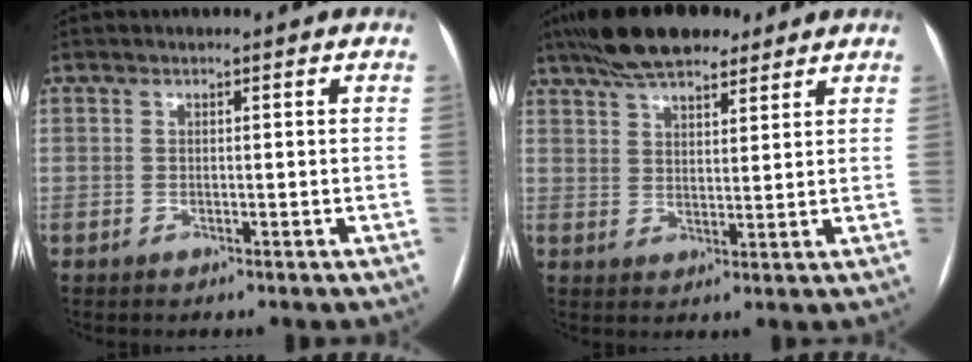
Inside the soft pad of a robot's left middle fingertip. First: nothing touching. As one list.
[{"total": 11.7, "force": [9.1, 3.9, 6.3], "torque": [-0.113, 0.033, 0.154]}]